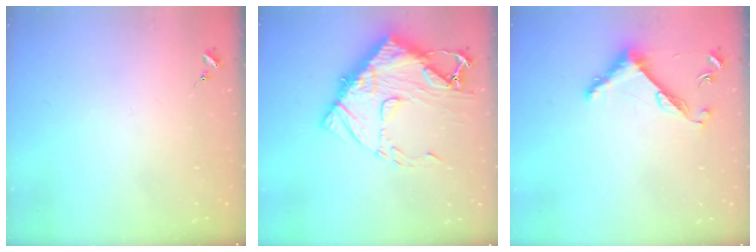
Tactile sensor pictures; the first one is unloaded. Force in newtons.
{"total": 17.4, "press": 17.4, "slide": 1.6}
{"total": 7.5, "press": 7.5, "slide": 0.5}